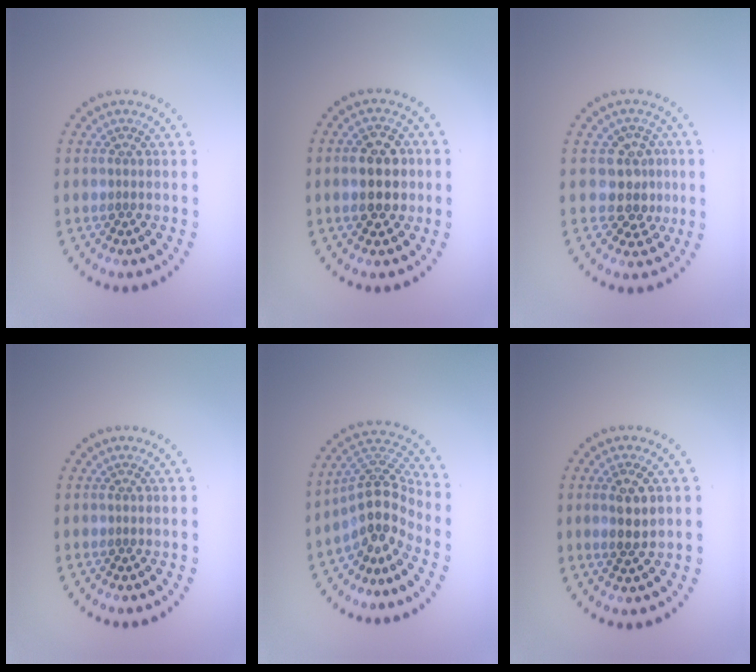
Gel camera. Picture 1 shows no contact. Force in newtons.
{"total": 4.4, "press": 4.3, "slide": 0.2}
{"total": 3.2, "press": 2.9, "slide": 1.5}
{"total": 0.0}
{"total": 4.6, "press": 3.5, "slide": 3.0}
{"total": 2.4, "press": 2.3, "slide": 0.7}